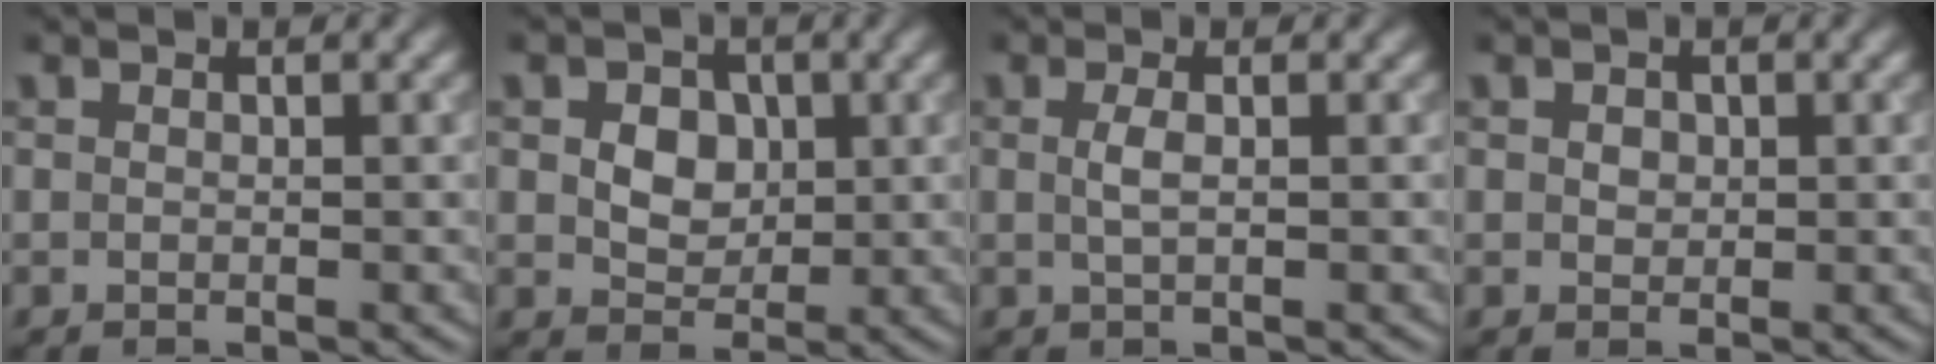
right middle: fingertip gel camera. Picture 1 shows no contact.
{"total": 4.9, "force": [1.2, 3.8, 2.9], "torque": [-0.047, 0.012, 0.008]}
{"total": 1.4, "force": [0.2, 0.4, 1.3], "torque": [-0.027, 0.003, 0.002]}
{"total": 1.2, "force": [0.4, 1.0, 0.5], "torque": [-0.008, 0.002, 0.005]}